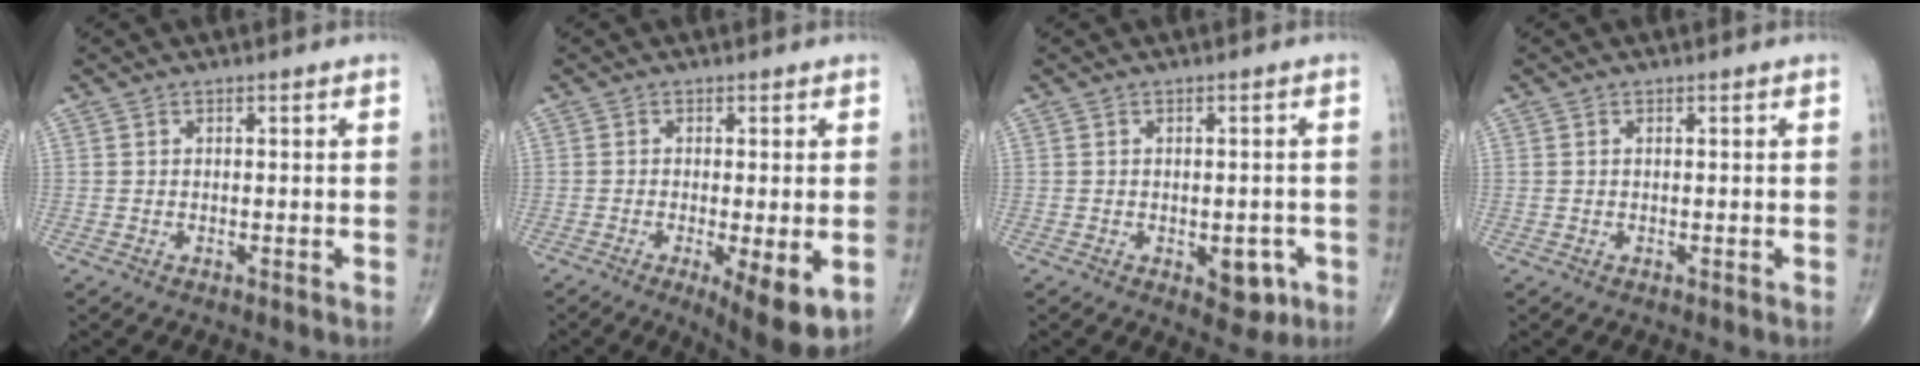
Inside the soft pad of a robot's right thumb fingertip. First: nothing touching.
{"total": 8.9, "force": [-2.6, 2.4, 8.2], "torque": [-0.119, -0.023, -0.037]}
{"total": 4.9, "force": [-1.7, 2.8, 3.6], "torque": [-0.019, 0.003, -0.015]}
{"total": 0.0}